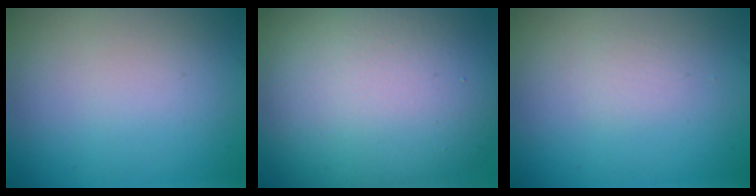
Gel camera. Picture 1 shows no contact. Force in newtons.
{"total": 17.0, "press": 17.0, "slide": 1.0}
{"total": 0.7, "press": 0.7, "slide": 0.0}